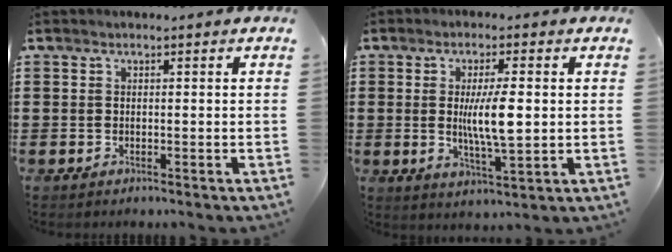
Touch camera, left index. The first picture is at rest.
{"total": 7.2, "force": [0.5, 1.8, 7.0], "torque": [-0.129, -0.002, 0.002]}